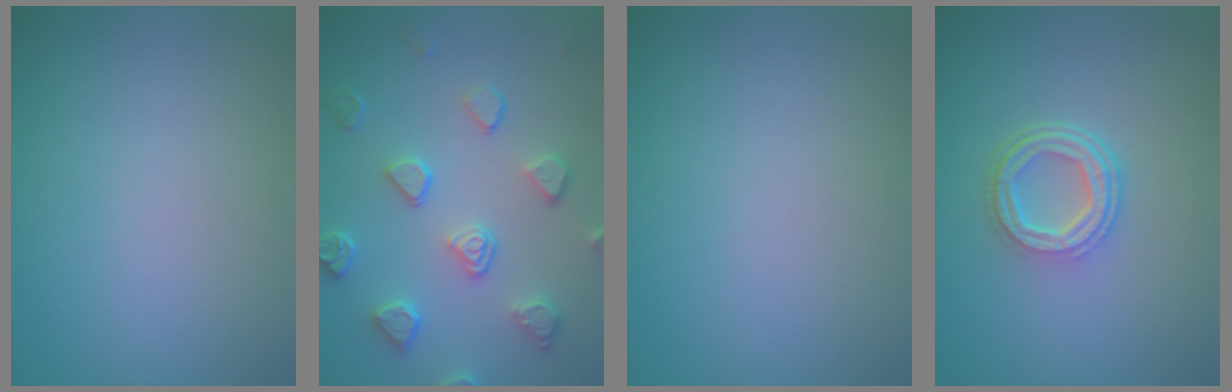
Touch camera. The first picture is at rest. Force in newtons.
{"total": 4.0, "press": 3.6, "slide": 1.8}
{"total": 0.0}
{"total": 4.2, "press": 3.2, "slide": 2.8}